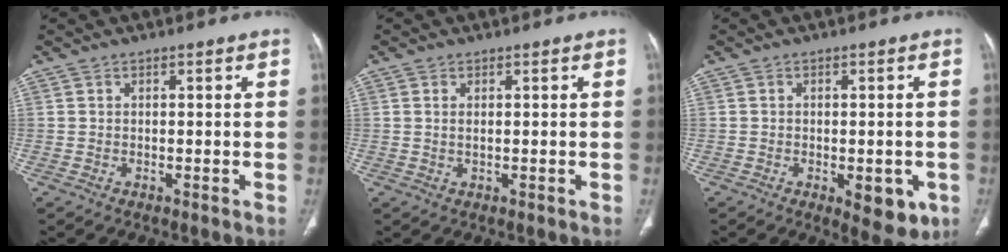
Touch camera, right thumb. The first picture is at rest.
{"total": 1.0, "force": [0.3, 0.4, 0.9], "torque": [-0.023, 0.002, 0.009]}
{"total": 7.3, "force": [-2.5, 3.5, 5.9], "torque": [-0.053, -0.004, -0.022]}